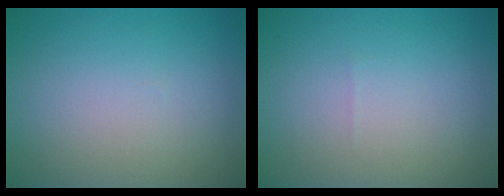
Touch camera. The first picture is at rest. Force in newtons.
{"total": 0.0}